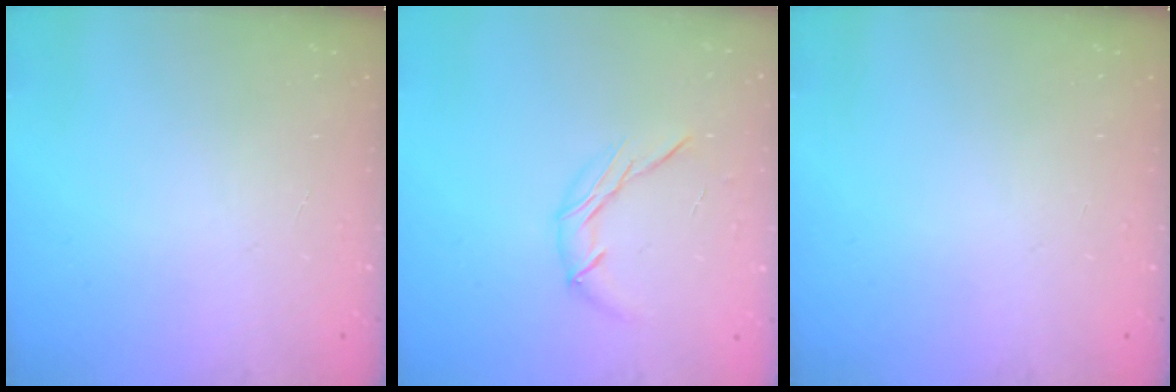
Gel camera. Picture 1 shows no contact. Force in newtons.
{"total": 7.4, "press": 7.3, "slide": 0.5}
{"total": 0.0}